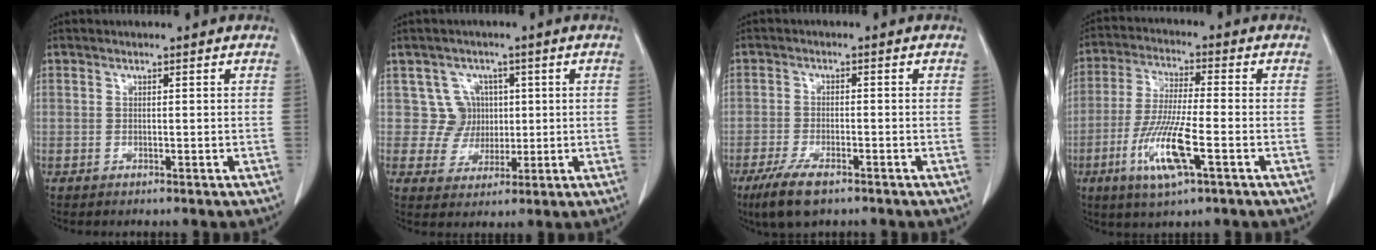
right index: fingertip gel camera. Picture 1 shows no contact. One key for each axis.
{"total": 5.3, "fx": 1.2, "fy": 5.2, "fz": 0.0, "tx": 0.013, "ty": 0.016, "tz": 0.023}
{"total": 6.8, "fx": -4.5, "fy": 2.1, "fz": 4.7, "tx": -0.094, "ty": -0.013, "tz": -0.076}
{"total": 11.4, "fx": -4.4, "fy": 1.5, "fz": 10.5, "tx": -0.213, "ty": -0.018, "tz": -0.082}